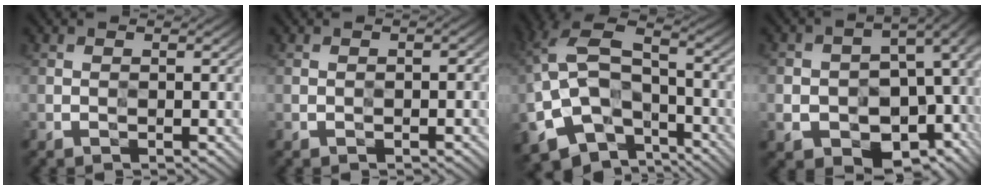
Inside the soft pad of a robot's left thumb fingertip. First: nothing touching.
{"total": 1.3, "force": [-0.3, 0.8, 1.0], "torque": [-0.009, -0.001, -0.004]}
{"total": 15.4, "force": [-6.2, 9.7, 10.2], "torque": [-0.232, -0.024, -0.100]}
{"total": 16.2, "force": [-5.3, 11.2, 10.5], "torque": [-0.168, -0.040, -0.050]}